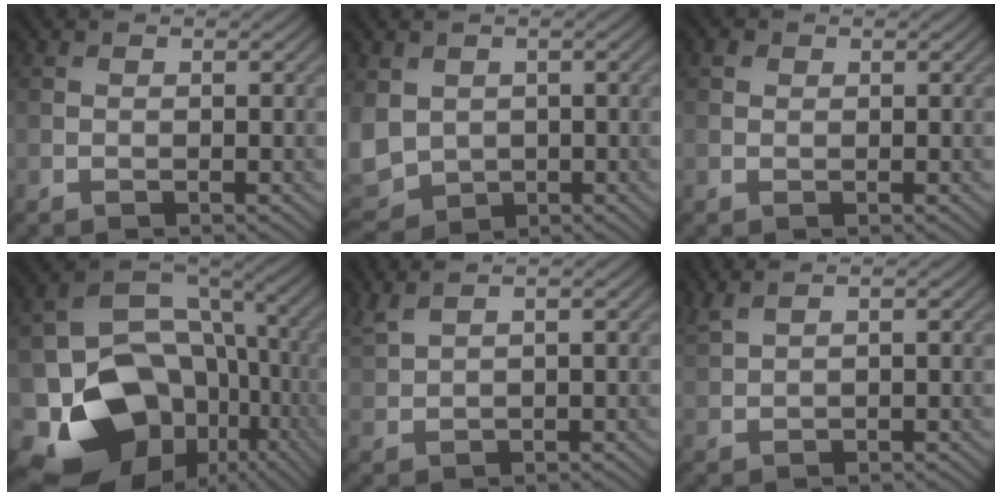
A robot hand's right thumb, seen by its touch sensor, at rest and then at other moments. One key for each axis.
{"total": 6.8, "fx": 0.2, "fy": 5.7, "fz": 3.7, "tx": -0.135, "ty": -0.017, "tz": 0.001}
{"total": 0.8, "fx": 0.4, "fy": 0.6, "fz": 0.2, "tx": -0.003, "ty": -0.001, "tz": 0.005}
{"total": 18.2, "fx": -6.9, "fy": 13.8, "fz": 9.6, "tx": -0.195, "ty": -0.050, "tz": -0.095}
{"total": 3.4, "fx": 2.7, "fy": 0.6, "fz": 2.0, "tx": -0.055, "ty": 0.016, "tz": 0.059}
{"total": 2.7, "fx": 2.2, "fy": 0.5, "fz": 1.6, "tx": -0.043, "ty": 0.014, "tz": 0.046}